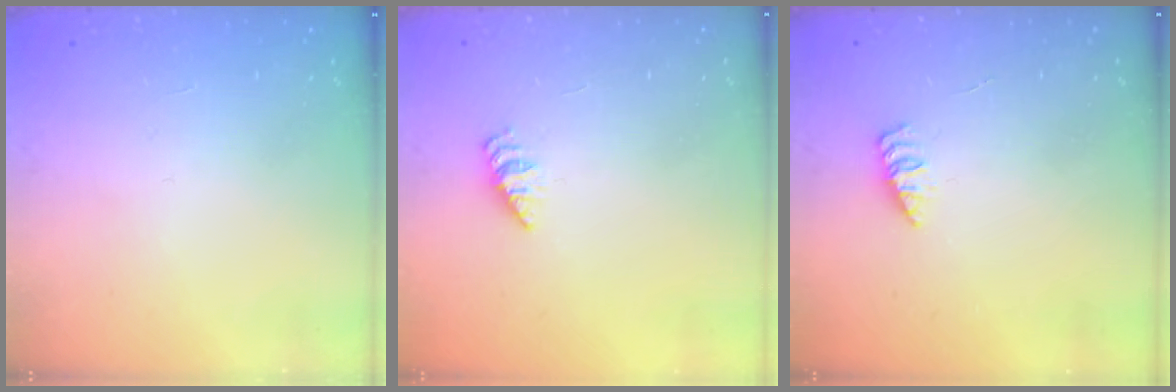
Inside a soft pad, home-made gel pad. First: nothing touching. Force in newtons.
{"total": 2.2, "press": 2.2, "slide": 0.3}
{"total": 2.0, "press": 2.0, "slide": 0.4}